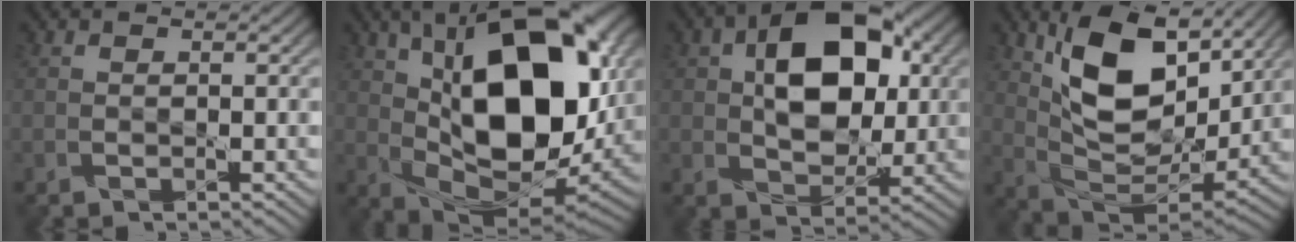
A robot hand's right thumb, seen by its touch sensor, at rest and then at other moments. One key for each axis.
{"total": 19.2, "fx": 4.4, "fy": 10.1, "fz": 15.7, "tx": -0.264, "ty": 0.022, "tz": 0.067}
{"total": 11.5, "fx": 2.6, "fy": 7.3, "fz": 8.5, "tx": -0.139, "ty": 0.017, "tz": 0.037}
{"total": 13.2, "fx": 6.5, "fy": 6.4, "fz": 9.5, "tx": -0.179, "ty": 0.003, "tz": 0.121}